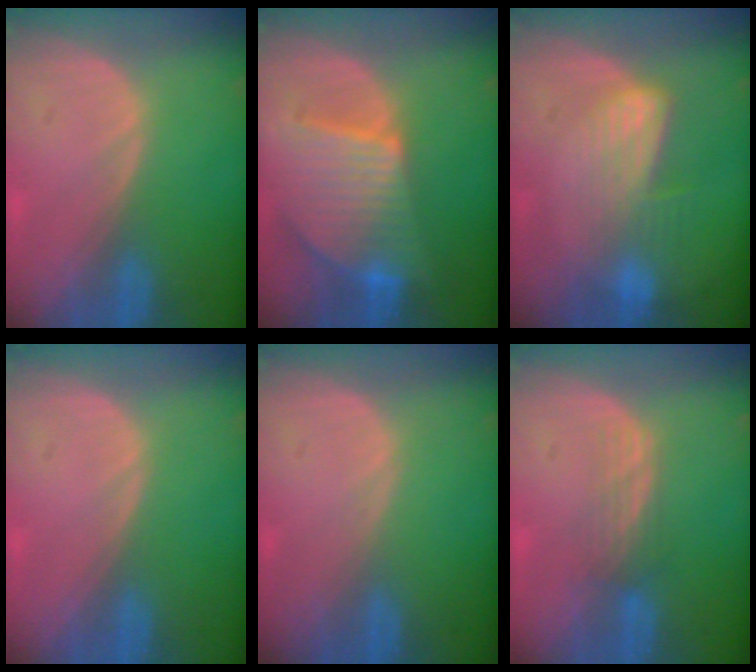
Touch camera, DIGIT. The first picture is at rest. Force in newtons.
{"total": 9.5, "press": 8.3, "slide": 4.6}
{"total": 7.0, "press": 6.1, "slide": 3.5}
{"total": 0.0}
{"total": 0.0}
{"total": 3.2, "press": 2.6, "slide": 1.9}